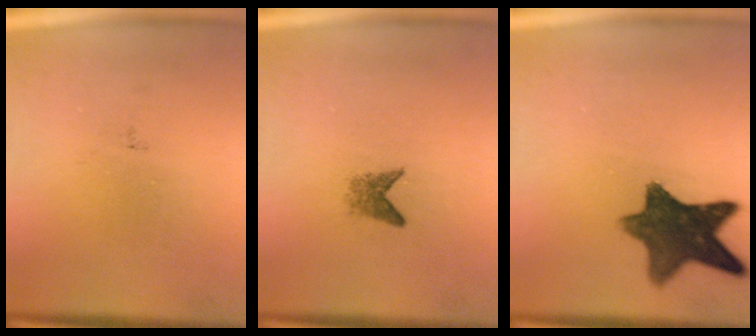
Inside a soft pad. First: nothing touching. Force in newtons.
{"total": 1.6}
{"total": 11.0}